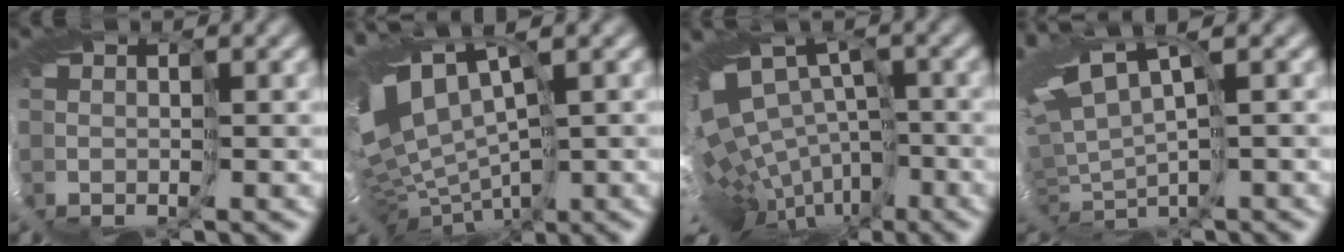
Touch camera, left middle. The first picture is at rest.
{"total": 7.9, "force": [1.8, 4.3, 6.4], "torque": [-0.132, -0.007, 0.065]}
{"total": 9.7, "force": [-3.1, 5.6, 7.2], "torque": [-0.131, 0.015, -0.008]}
{"total": 4.5, "force": [2.2, 0.6, 3.8], "torque": [-0.111, -0.001, 0.067]}